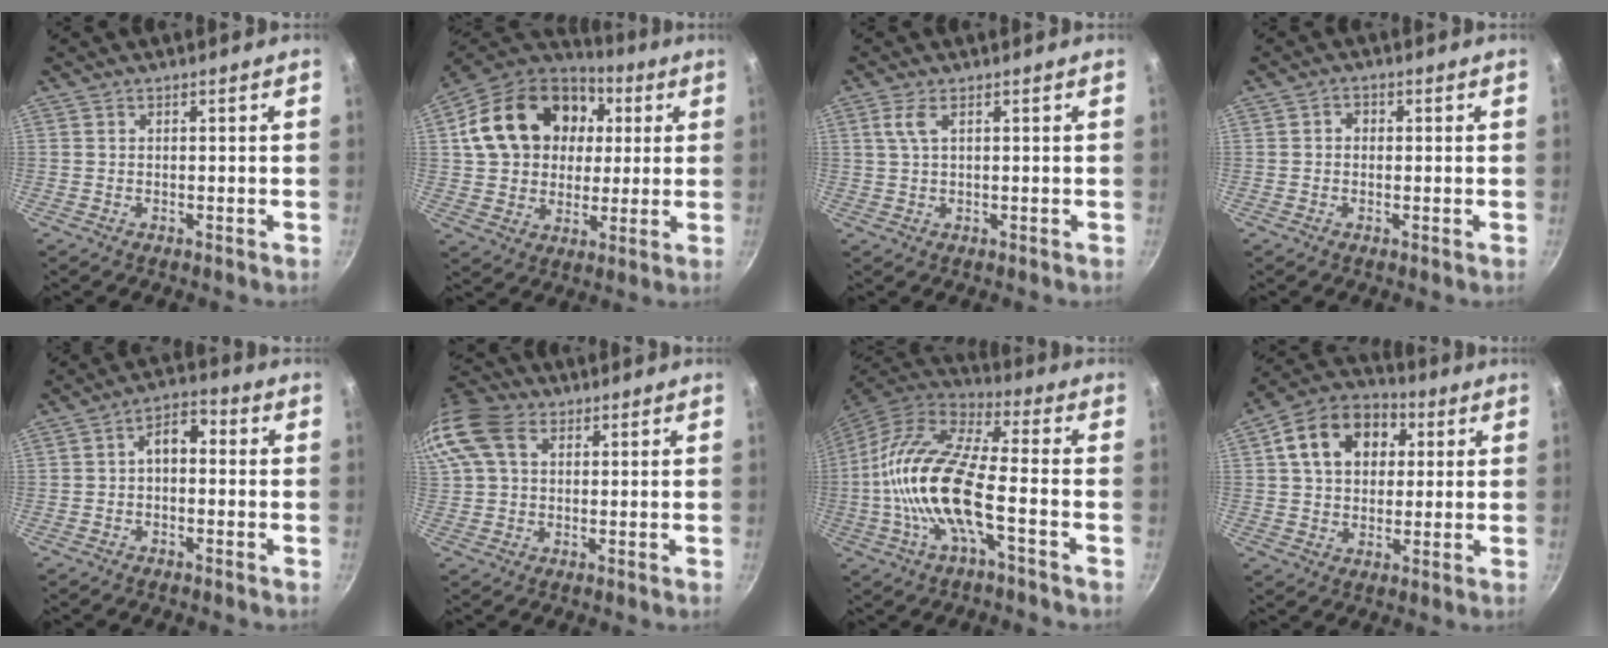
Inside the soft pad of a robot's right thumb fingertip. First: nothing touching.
{"total": 22.7, "force": [5.1, 17.4, 13.7], "torque": [-0.221, 0.023, 0.085]}
{"total": 2.8, "force": [1.1, 0.9, 2.5], "torque": [-0.055, 0.002, 0.024]}
{"total": 1.9, "force": [0.1, 1.6, 1.0], "torque": [-0.010, 0.006, -0.003]}
{"total": 5.7, "force": [-0.2, 3.6, 4.3], "torque": [-0.048, 0.024, -0.015]}
{"total": 14.7, "force": [4.9, 10.4, 9.2], "torque": [-0.209, 0.030, 0.083]}
{"total": 18.1, "force": [-3.9, 6.3, 16.5], "torque": [-0.324, 0.036, -0.090]}
{"total": 14.8, "force": [4.1, 10.9, 9.1], "torque": [-0.130, 0.022, 0.053]}